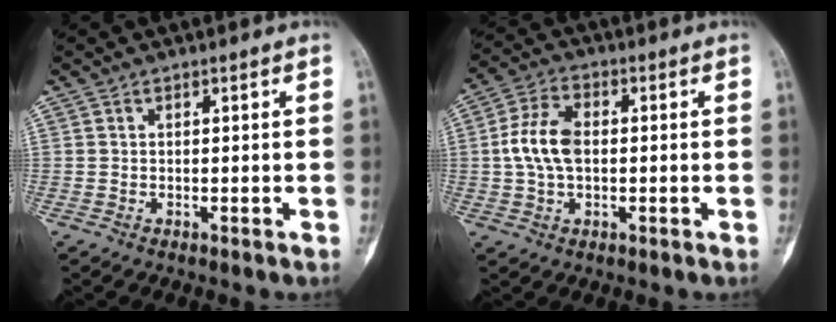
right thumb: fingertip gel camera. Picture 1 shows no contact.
{"total": 8.6, "force": [0.0, 5.2, 6.8], "torque": [-0.135, 0.017, -0.005]}